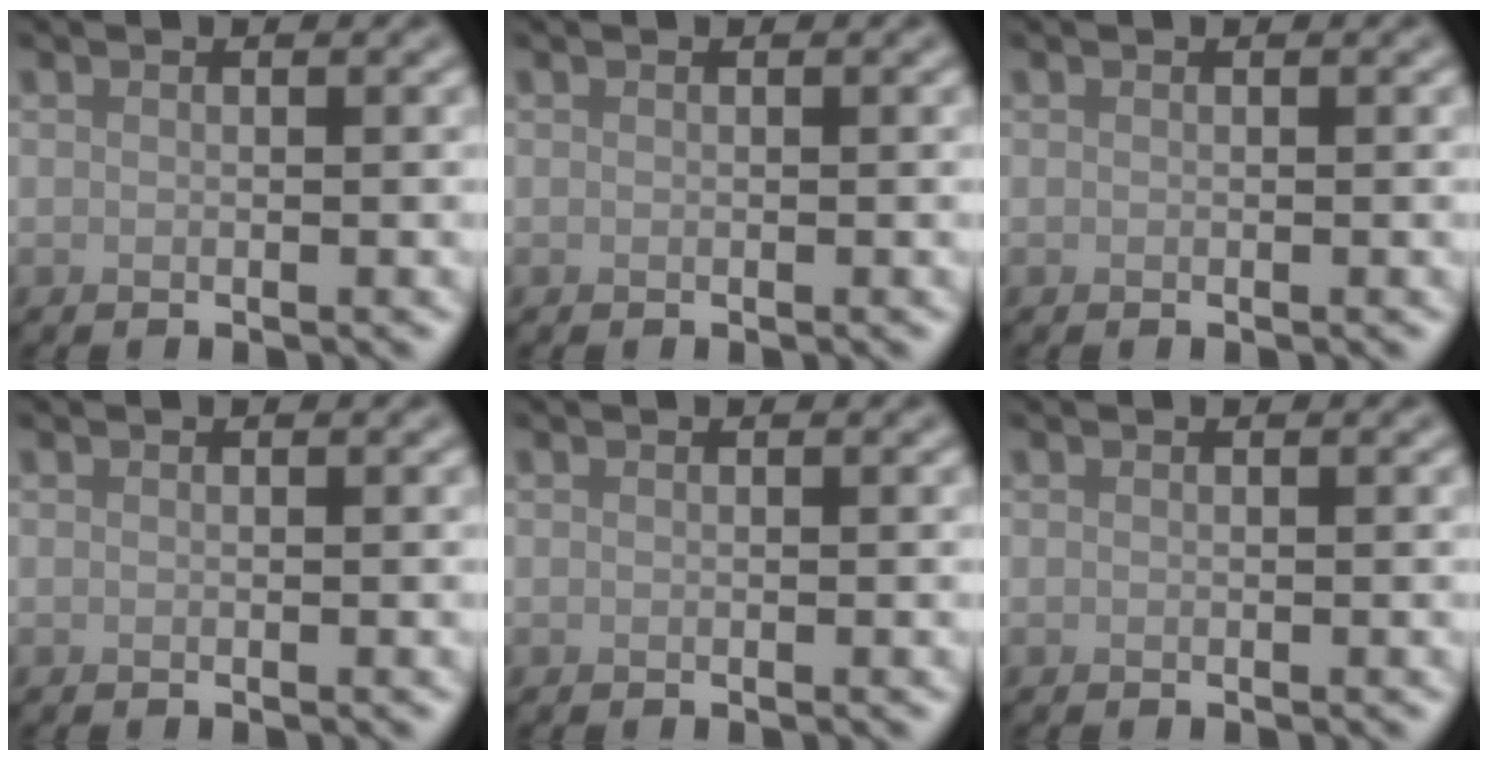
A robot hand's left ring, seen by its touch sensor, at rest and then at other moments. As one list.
[{"total": 0.0}, {"total": 0.0}, {"total": 0.0}, {"total": 0.0}, {"total": 0.0}]